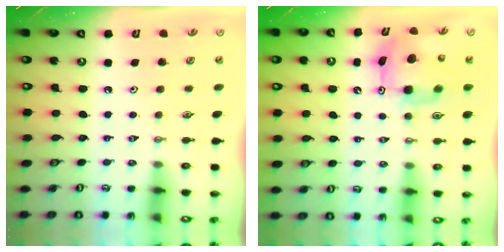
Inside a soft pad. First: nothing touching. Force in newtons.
{"total": 9.8, "press": 9.7, "slide": 0.7}